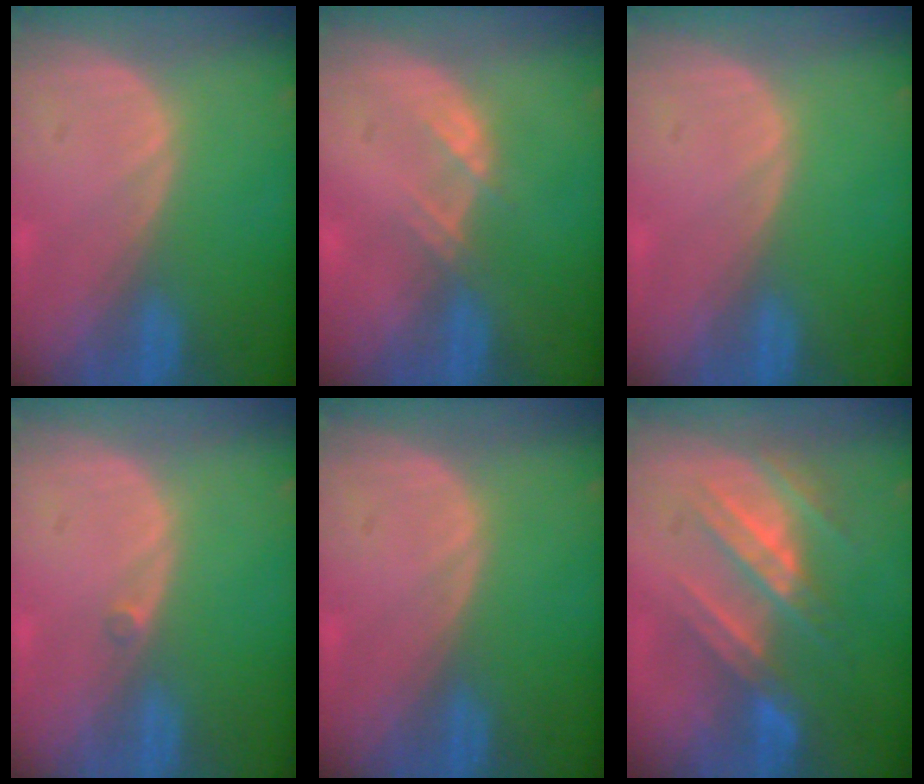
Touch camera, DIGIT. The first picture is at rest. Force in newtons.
{"total": 1.9, "press": 1.9, "slide": 0.3}
{"total": 0.0}
{"total": 0.7, "press": 0.6, "slide": 0.3}
{"total": 0.0}
{"total": 7.8, "press": 7.6, "slide": 1.7}